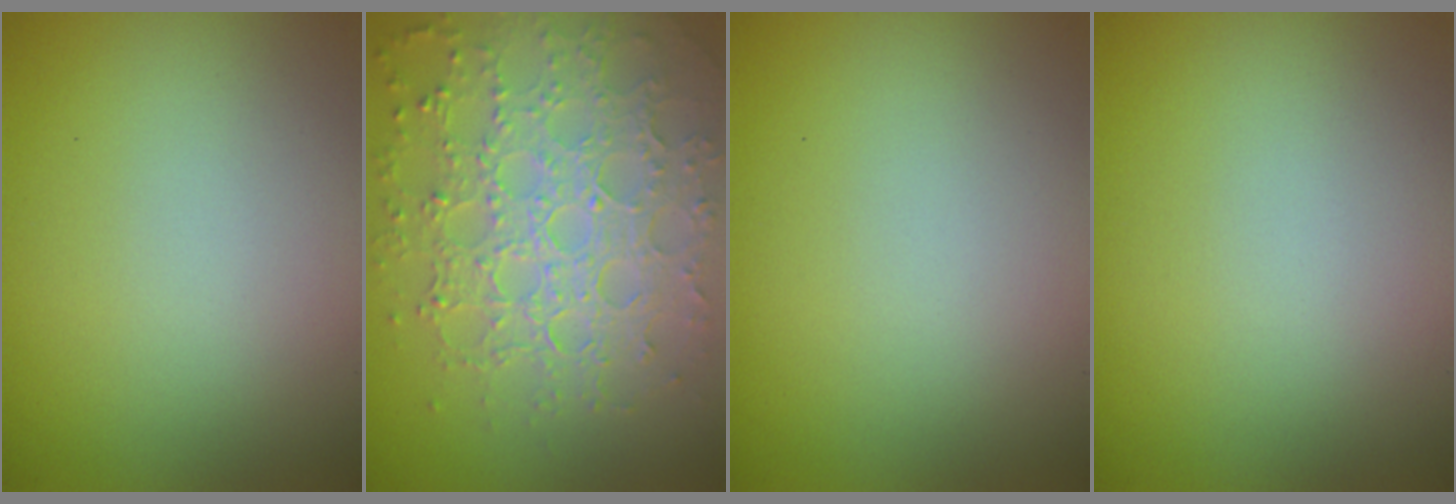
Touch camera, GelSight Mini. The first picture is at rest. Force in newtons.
{"total": 7.7, "press": 5.4, "slide": 5.5}
{"total": 0.0}
{"total": 0.0}